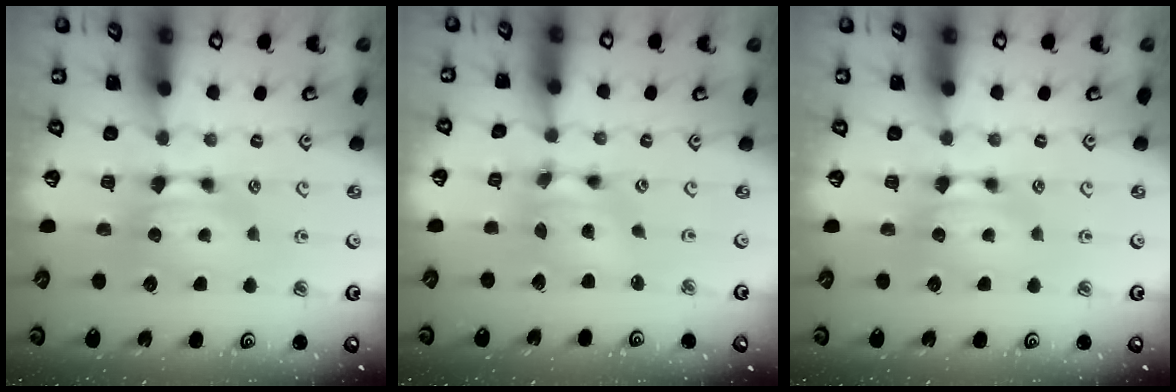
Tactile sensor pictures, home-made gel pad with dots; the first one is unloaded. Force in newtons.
{"total": 5.5, "press": 5.1, "slide": 2.1}
{"total": 0.0}